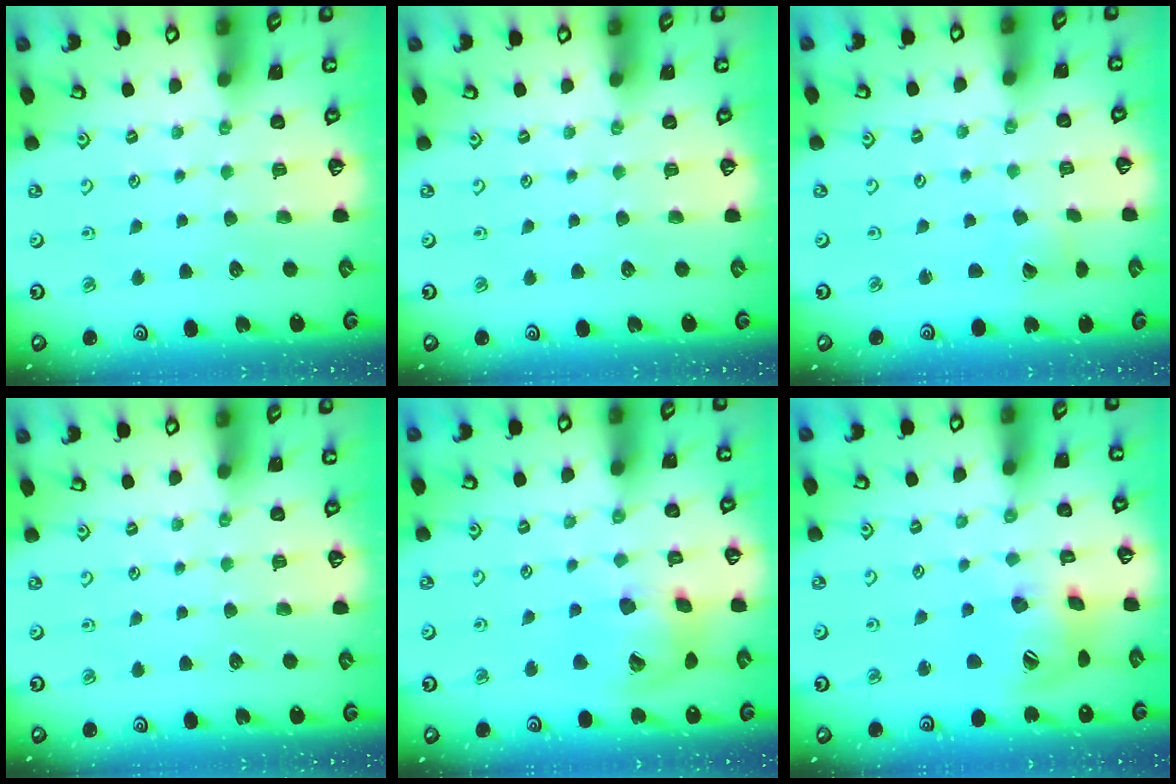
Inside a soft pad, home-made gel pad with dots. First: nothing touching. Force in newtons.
{"total": 0.0}
{"total": 2.3, "press": 2.3, "slide": 0.2}
{"total": 0.0}
{"total": 14.9, "press": 14.7, "slide": 2.4}
{"total": 16.9, "press": 16.8, "slide": 2.2}